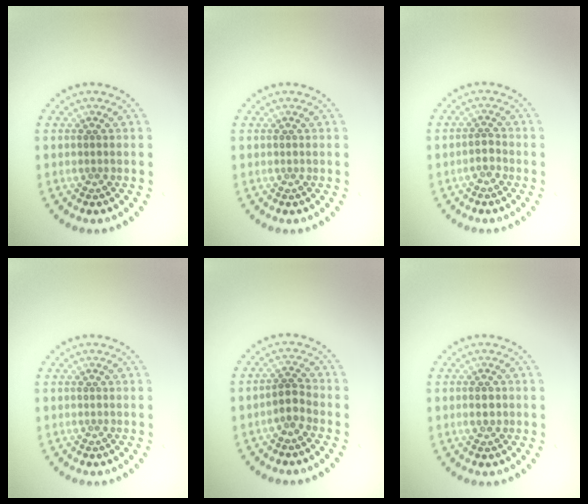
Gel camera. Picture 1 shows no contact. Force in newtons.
{"total": 0.0}
{"total": 1.3, "press": 1.0, "slide": 0.8}
{"total": 0.0}
{"total": 1.7, "press": 1.4, "slide": 1.1}
{"total": 1.0, "press": 1.0, "slide": 0.1}